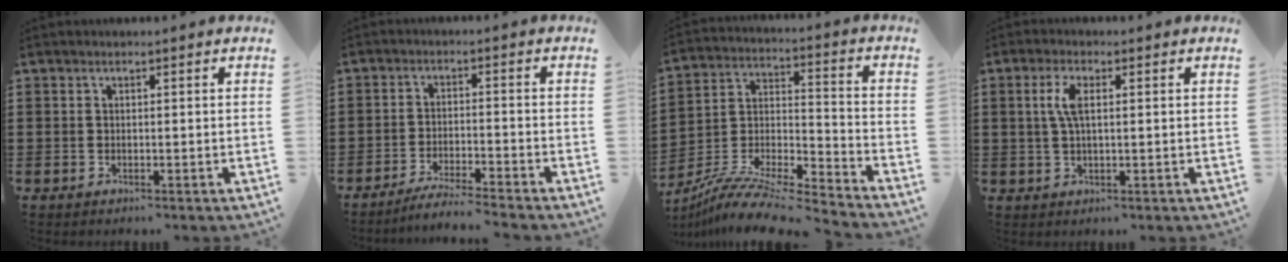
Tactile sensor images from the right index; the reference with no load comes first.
{"total": 3.9, "force": [-3.7, -0.4, 1.1], "torque": [-0.019, -0.003, -0.075]}
{"total": 10.0, "force": [-9.2, 1.0, 3.8], "torque": [-0.070, 0.010, -0.183]}
{"total": 4.3, "force": [0.8, 1.5, 3.9], "torque": [-0.088, 0.006, 0.009]}